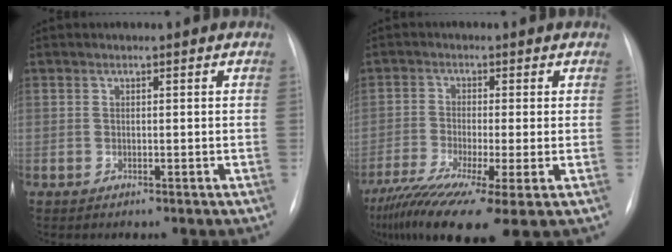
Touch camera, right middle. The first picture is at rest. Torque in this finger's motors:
{"motor_torque": [1.32, -0.82, 0.65, 0.20]}